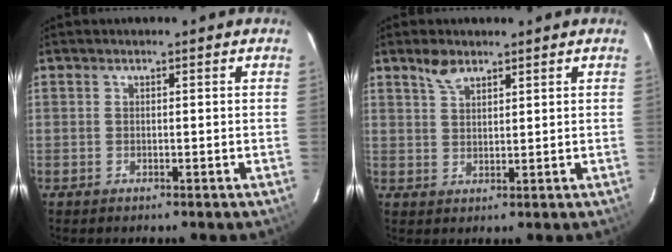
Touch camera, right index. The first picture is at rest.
{"total": 3.6, "force": [2.7, 1.6, 1.8], "torque": [-0.032, 0.006, 0.051]}